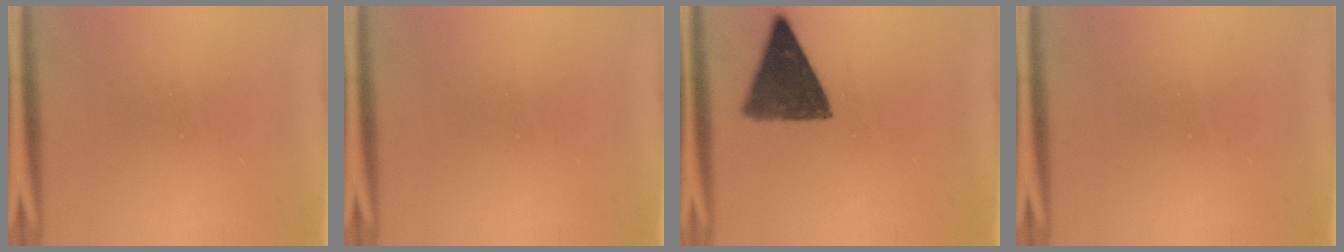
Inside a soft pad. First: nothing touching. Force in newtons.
{"total": 0.0}
{"total": 9.2}
{"total": 0.0}